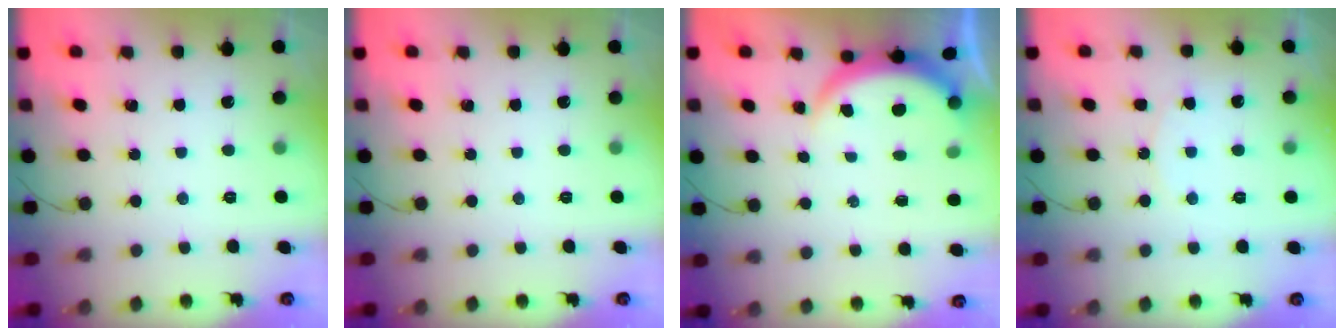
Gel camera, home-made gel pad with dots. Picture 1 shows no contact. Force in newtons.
{"total": 0.0}
{"total": 3.8, "press": 3.8, "slide": 0.3}
{"total": 7.8, "press": 7.8, "slide": 0.5}